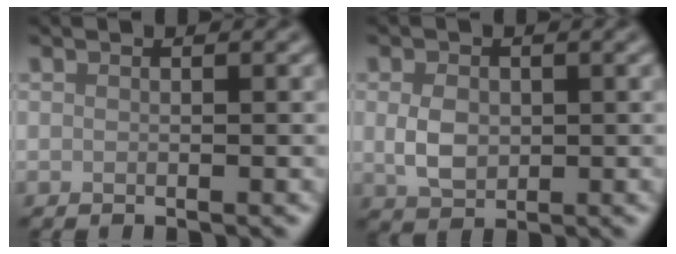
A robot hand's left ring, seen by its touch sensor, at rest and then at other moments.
{"total": 3.1, "force": [0.0, 2.3, 2.1], "torque": [-0.046, -0.002, 0.000]}